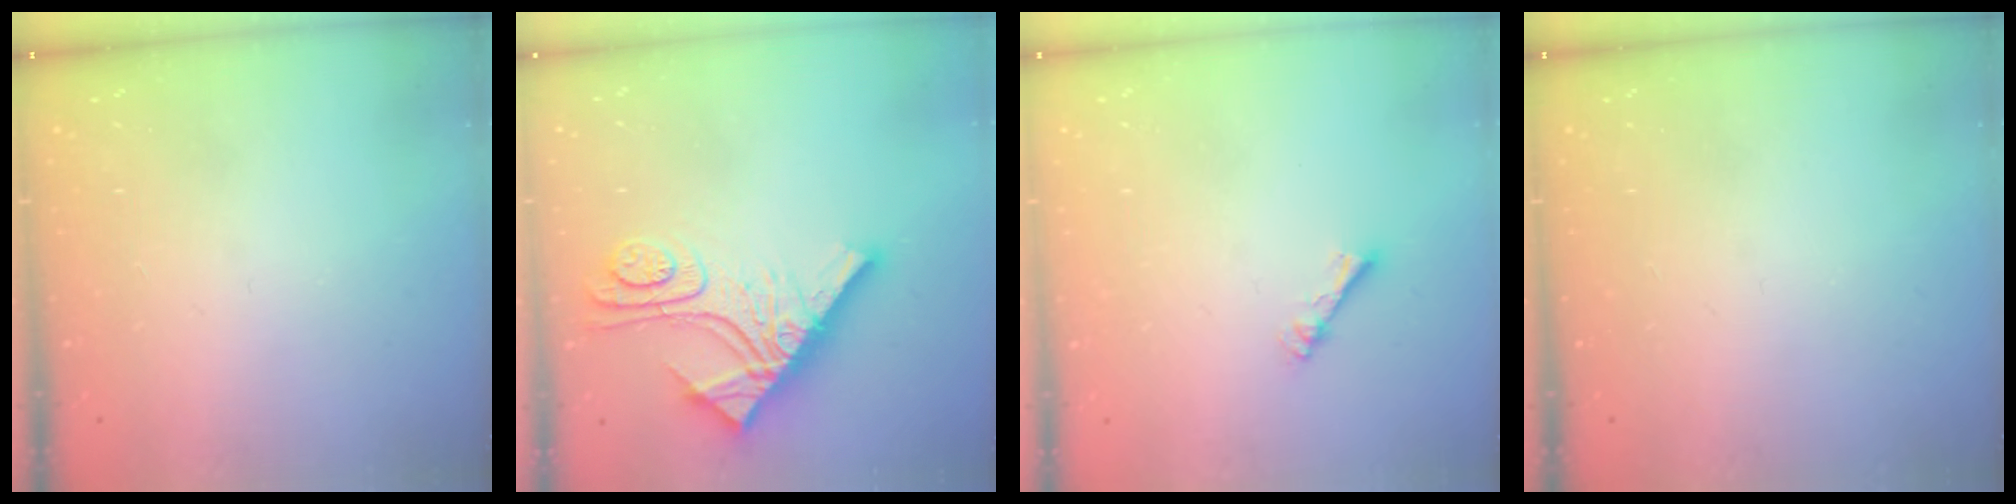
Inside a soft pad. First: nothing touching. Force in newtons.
{"total": 13.7, "press": 13.6, "slide": 1.2}
{"total": 2.3, "press": 2.2, "slide": 0.4}
{"total": 0.0}